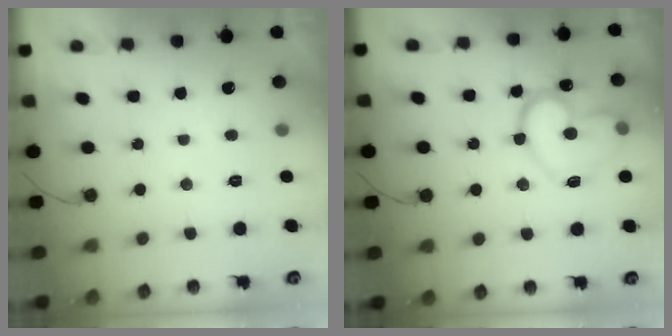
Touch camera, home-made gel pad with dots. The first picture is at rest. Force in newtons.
{"total": 15.2, "press": 15.2, "slide": 0.8}